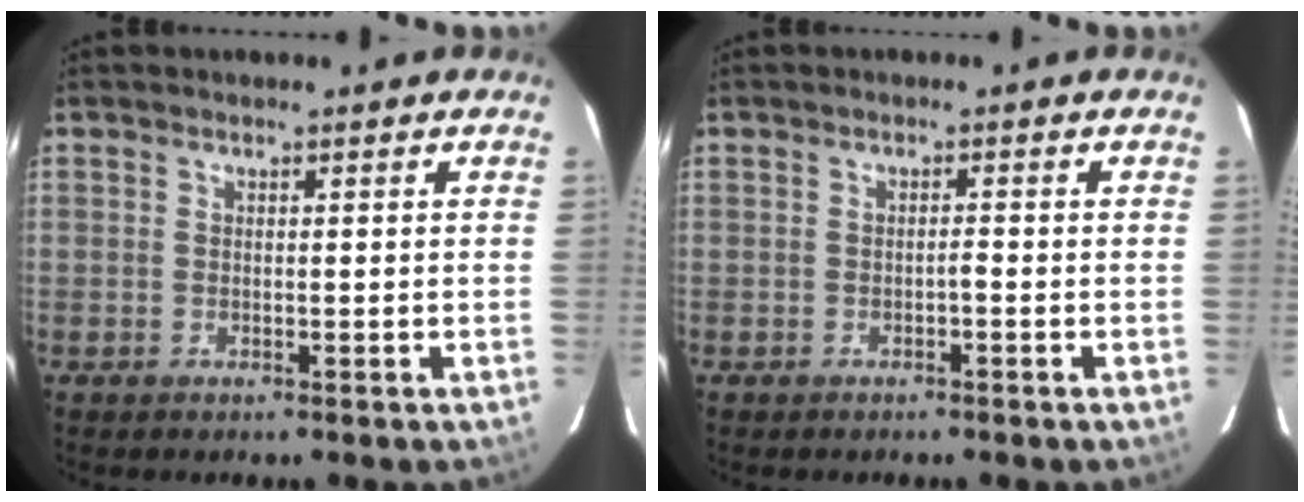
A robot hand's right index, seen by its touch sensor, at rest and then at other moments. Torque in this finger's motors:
{"motor_torque": [0.10, 0.07, -0.06, 0.00]}